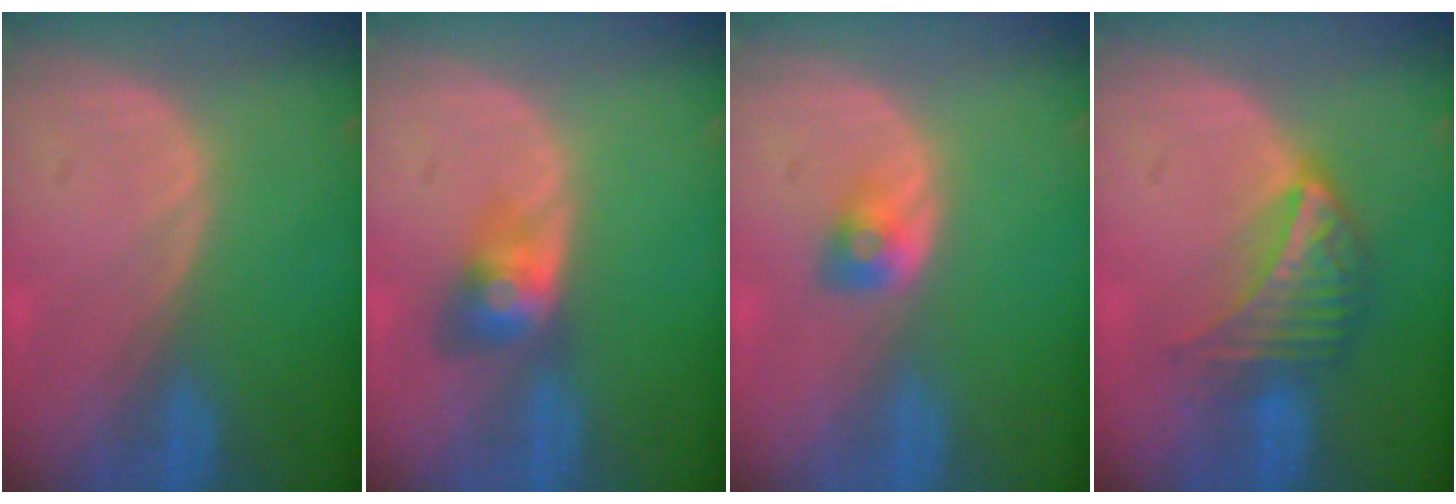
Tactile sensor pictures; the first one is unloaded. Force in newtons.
{"total": 3.9, "press": 3.9, "slide": 0.3}
{"total": 2.5, "press": 2.3, "slide": 0.9}
{"total": 7.3, "press": 6.3, "slide": 3.5}